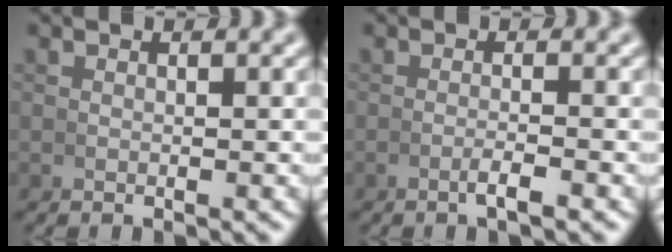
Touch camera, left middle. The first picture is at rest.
{"total": 1.5, "force": [-1.1, 0.1, 1.0], "torque": [-0.022, 0.001, -0.021]}